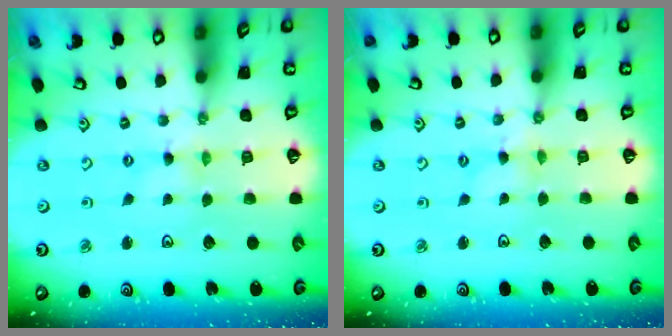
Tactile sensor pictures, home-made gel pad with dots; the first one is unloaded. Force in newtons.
{"total": 1.3, "press": 1.3, "slide": 0.3}